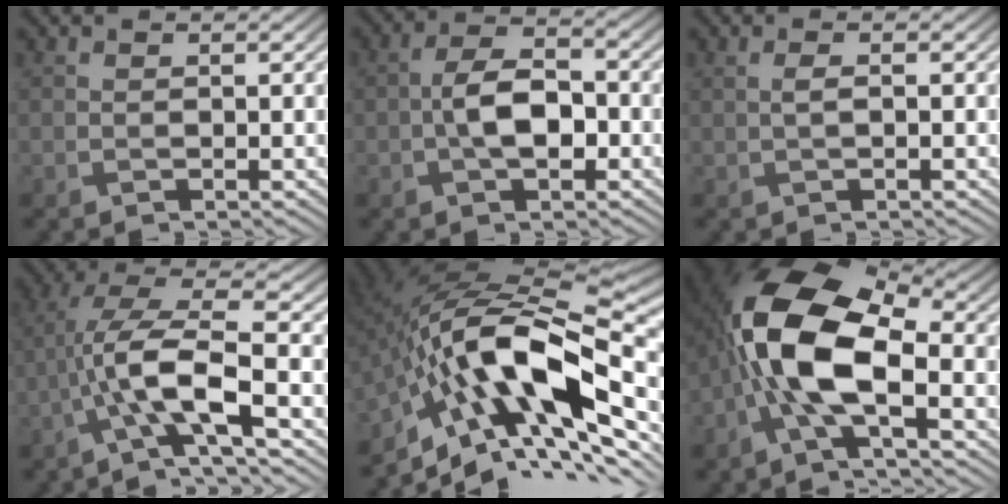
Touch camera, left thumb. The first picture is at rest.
{"total": 5.9, "force": [-1.1, 3.0, 4.9], "torque": [-0.098, 0.005, -0.024]}
{"total": 1.2, "force": [0.1, 0.2, 1.2], "torque": [-0.028, 0.005, 0.001]}
{"total": 9.5, "force": [-3.2, 2.4, 8.6], "torque": [-0.170, 0.015, -0.073]}
{"total": 18.5, "force": [-5.3, 8.6, 15.5], "torque": [-0.309, 0.009, -0.100]}
{"total": 12.7, "force": [-1.7, 5.8, 11.2], "torque": [-0.240, 0.010, -0.047]}